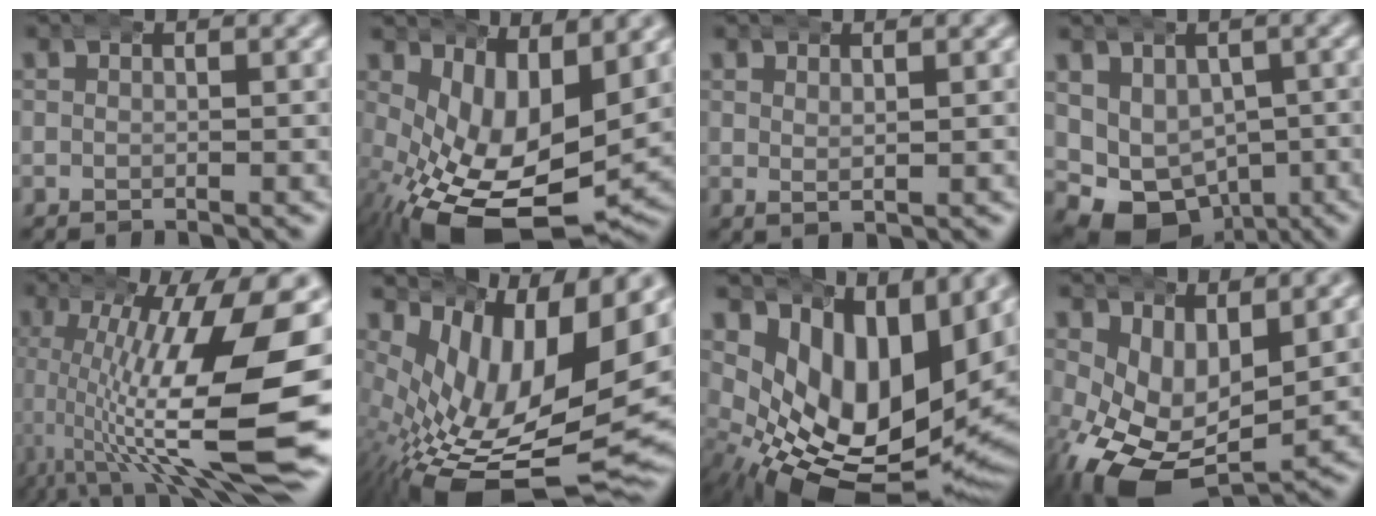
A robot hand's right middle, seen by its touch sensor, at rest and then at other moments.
{"total": 11.5, "force": [-2.9, 6.2, 9.2], "torque": [-0.181, -0.054, -0.019]}
{"total": 0.9, "force": [0.6, 0.1, 0.7], "torque": [-0.010, -0.002, 0.017]}
{"total": 9.5, "force": [-3.5, 7.7, 4.3], "torque": [-0.106, -0.057, -0.040]}
{"total": 14.9, "force": [-1.0, 4.8, 14.1], "torque": [-0.212, -0.009, 0.001]}
{"total": 14.5, "force": [-2.6, 7.6, 12.1], "torque": [-0.209, -0.042, -0.013]}
{"total": 17.0, "force": [-1.0, 10.5, 13.3], "torque": [-0.229, -0.044, 0.008]}
{"total": 9.2, "force": [-2.8, 6.2, 6.3], "torque": [-0.139, -0.048, -0.026]}